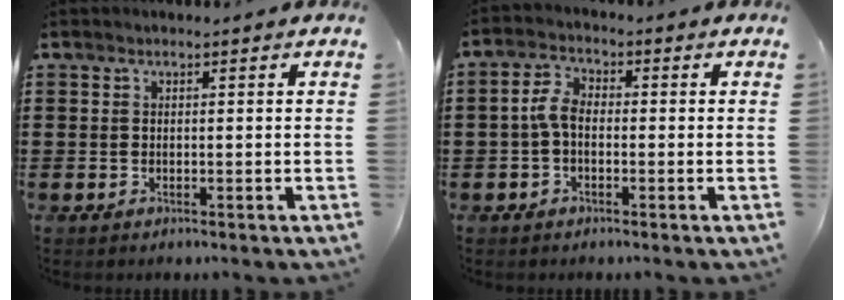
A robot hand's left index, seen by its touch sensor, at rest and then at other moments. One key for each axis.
{"total": 4.0, "fx": -0.7, "fy": 2.2, "fz": 3.3, "tx": -0.084, "ty": 0.002, "tz": -0.021}